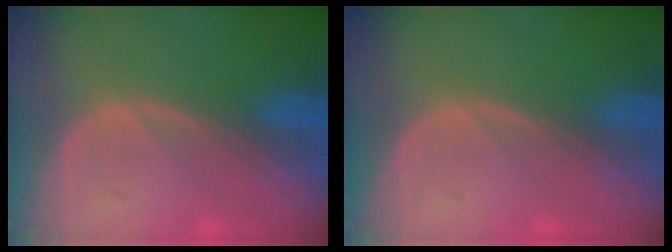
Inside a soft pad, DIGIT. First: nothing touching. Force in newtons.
{"total": 0.0}